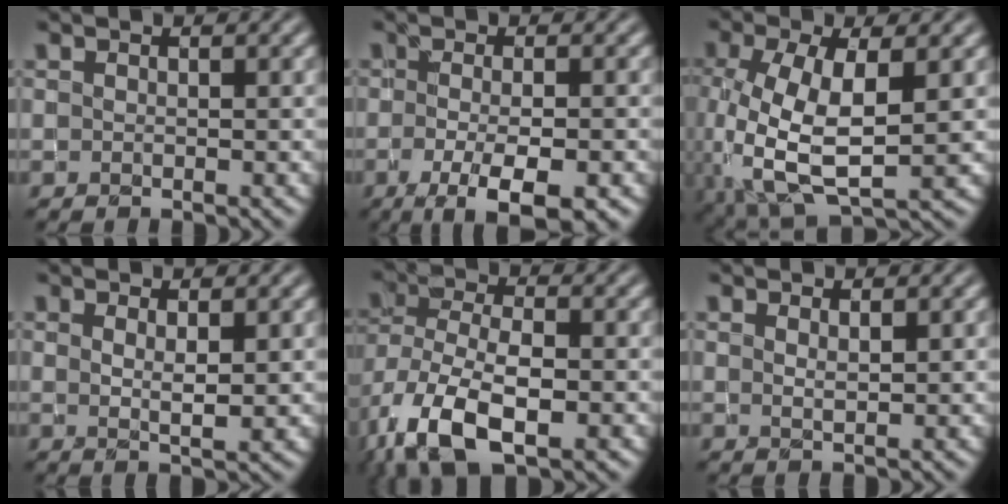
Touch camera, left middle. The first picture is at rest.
{"total": 5.9, "force": [-2.6, 1.6, 5.1], "torque": [-0.080, -0.010, -0.037]}
{"total": 8.9, "force": [-0.6, 4.3, 7.8], "torque": [-0.173, -0.006, -0.008]}
{"total": 1.9, "force": [0.8, 0.4, 1.7], "torque": [-0.030, -0.005, 0.016]}
{"total": 11.1, "force": [-5.0, 5.4, 8.4], "torque": [-0.181, -0.023, -0.086]}
{"total": 1.1, "force": [0.7, 0.2, 0.8], "torque": [-0.016, -0.001, 0.012]}